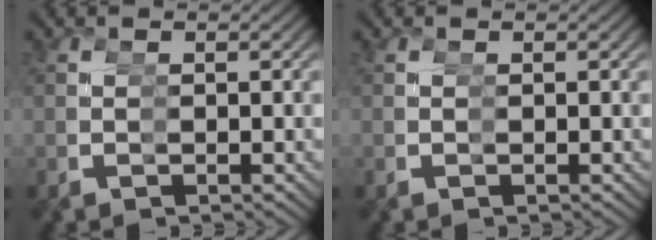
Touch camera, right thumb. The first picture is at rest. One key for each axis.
{"total": 0.0}